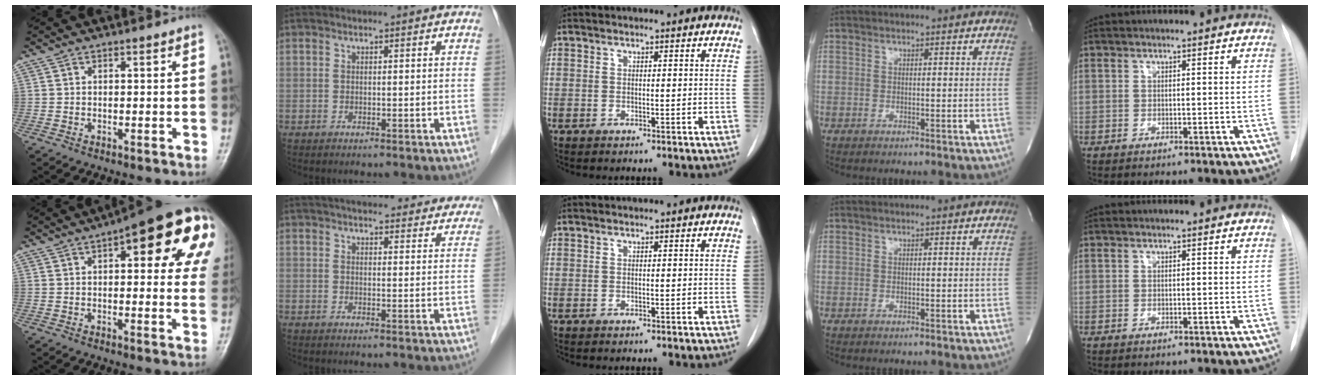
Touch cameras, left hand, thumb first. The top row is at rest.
{"thumb": {"total": 22.1, "force": [8.2, 7.9, 18.9], "torque": [-0.212, 0.009, 0.094]}, "index": {"total": 20.6, "force": [18.6, 4.9, 7.2], "torque": [-0.085, 0.010, 0.220]}}